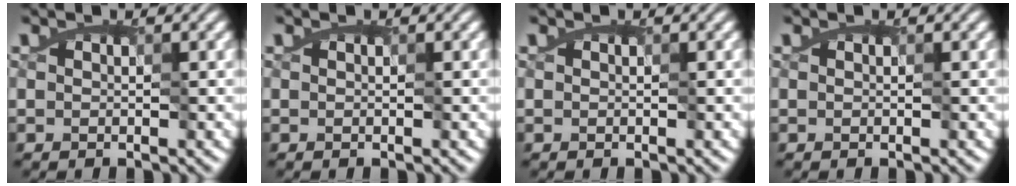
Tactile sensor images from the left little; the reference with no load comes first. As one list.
[{"total": 0.0}, {"total": 0.0}, {"total": 0.0}]